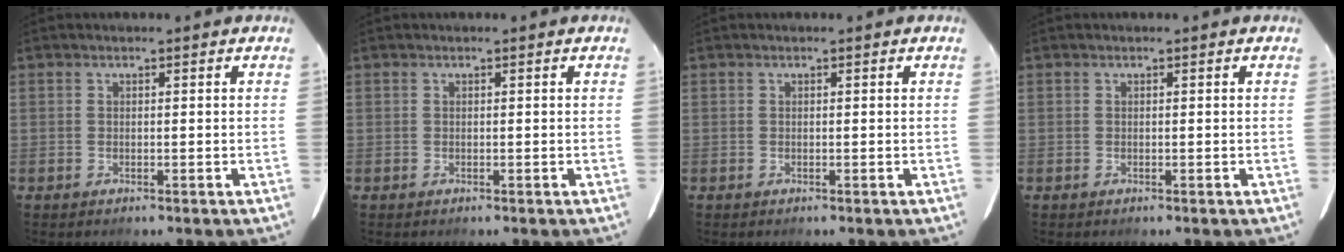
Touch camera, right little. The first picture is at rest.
{"total": 0.0}
{"total": 0.0}
{"total": 0.0}